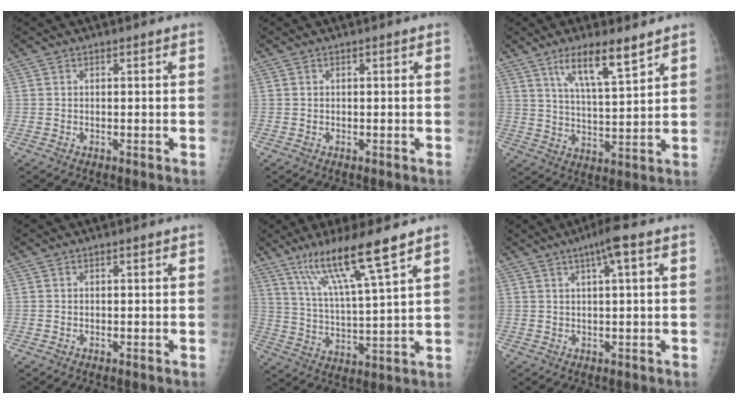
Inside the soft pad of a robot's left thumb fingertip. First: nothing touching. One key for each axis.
{"total": 0.0}
{"total": 9.9, "fx": 6.4, "fy": 1.9, "fz": 7.4, "tx": -0.121, "ty": -0.036, "tz": 0.119}
{"total": 0.0}
{"total": 13.4, "fx": 8.8, "fy": 0.3, "fz": 10.1, "tx": -0.187, "ty": -0.038, "tz": 0.166}
{"total": 4.7, "fx": 2.0, "fy": 0.2, "fz": 4.3, "tx": -0.072, "ty": 0.008, "tz": 0.032}